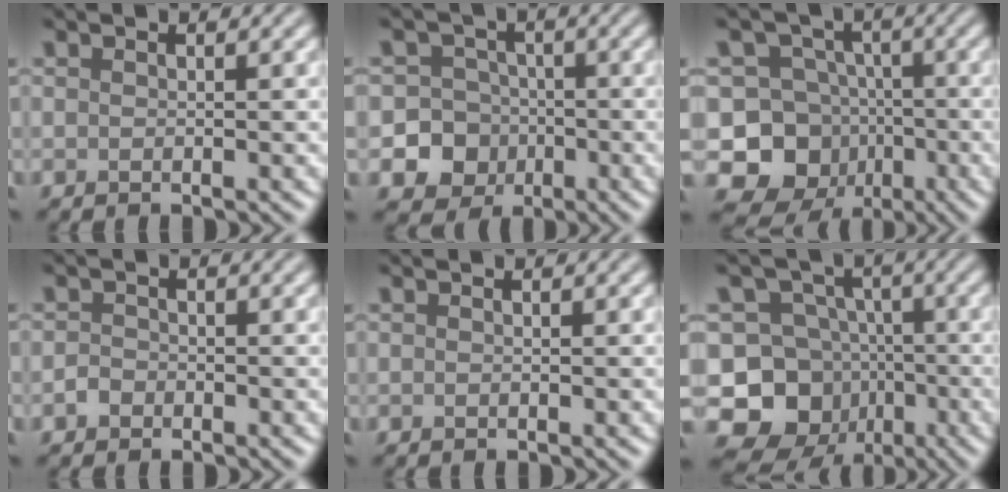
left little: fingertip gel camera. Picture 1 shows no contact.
{"total": 9.7, "force": [-3.4, 8.9, 1.9], "torque": [-0.018, -0.018, -0.083]}
{"total": 9.1, "force": [-3.0, 8.2, 2.5], "torque": [-0.044, 0.002, -0.072]}
{"total": 1.1, "force": [-0.6, 0.8, 0.3], "torque": [-0.005, 0.001, -0.015]}
{"total": 0.0}
{"total": 10.6, "force": [-4.0, 9.3, 3.2], "torque": [-0.062, 0.005, -0.088]}